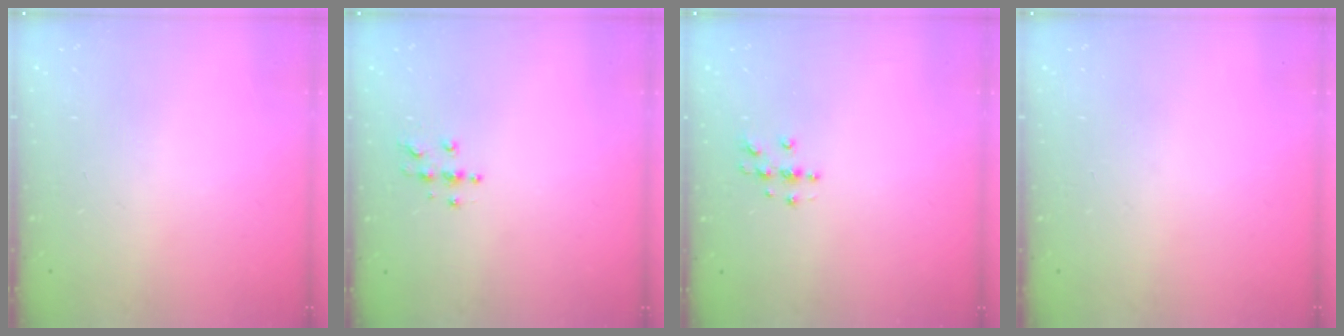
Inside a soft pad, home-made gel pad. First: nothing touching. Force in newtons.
{"total": 4.0, "press": 4.0, "slide": 0.3}
{"total": 3.7, "press": 3.7, "slide": 0.5}
{"total": 0.0}